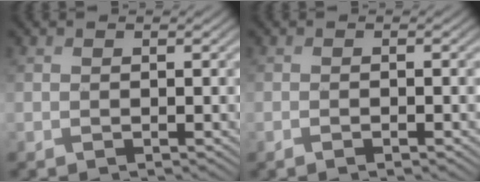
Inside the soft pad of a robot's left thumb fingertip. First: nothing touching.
{"total": 1.1, "force": [-0.8, -0.1, 0.7], "torque": [-0.007, -0.004, -0.020]}